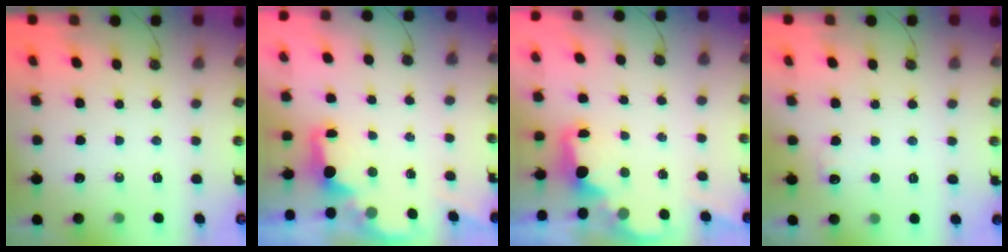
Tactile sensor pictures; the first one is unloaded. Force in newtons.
{"total": 1.8, "press": 1.7, "slide": 0.7}
{"total": 2.2, "press": 2.1, "slide": 0.8}
{"total": 5.7, "press": 5.6, "slide": 1.2}